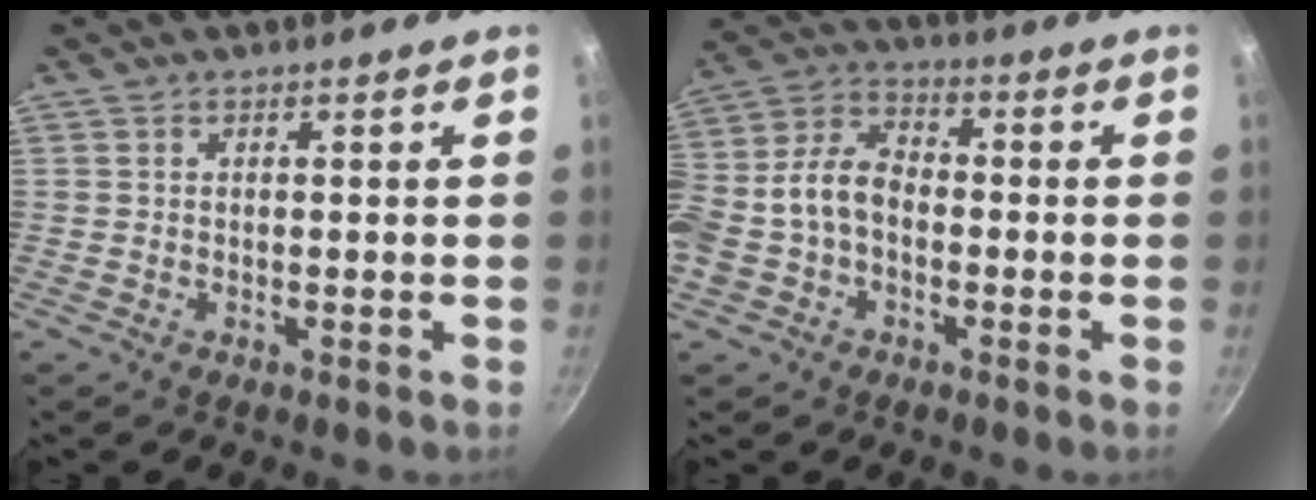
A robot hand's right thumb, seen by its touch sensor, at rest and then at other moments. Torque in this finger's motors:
{"motor_torque": [-0.11, 1.02, 0.27, -0.24, 0.13]}